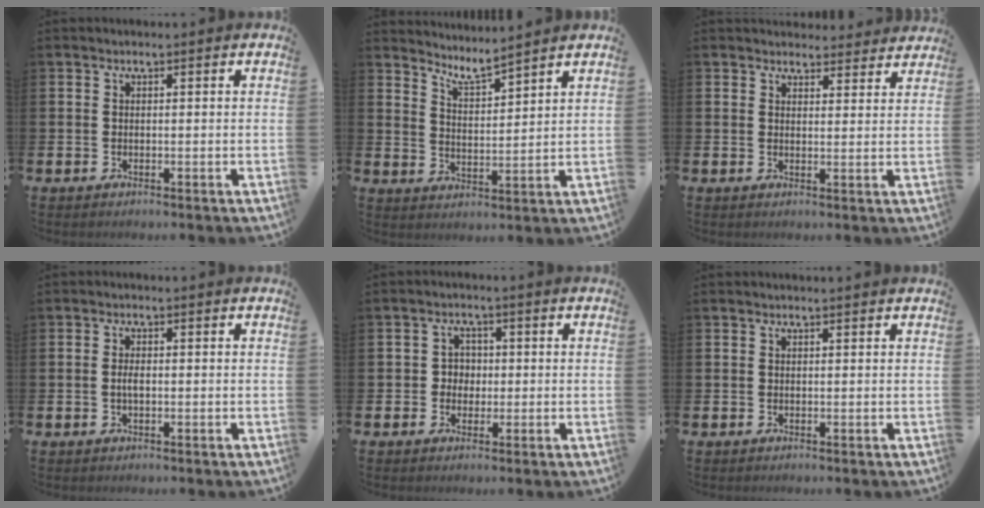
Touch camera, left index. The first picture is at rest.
{"total": 4.9, "force": [4.9, -0.1, 0.8], "torque": [-0.033, -0.031, 0.085]}
{"total": 3.4, "force": [3.2, 0.9, -0.3], "torque": [0.012, -0.020, 0.057]}
{"total": 1.5, "force": [-0.1, 0.6, 1.4], "torque": [-0.030, 0.003, -0.002]}
{"total": 2.5, "force": [0.0, 2.4, 0.7], "torque": [-0.010, 0.005, -0.007]}
{"total": 0.0}